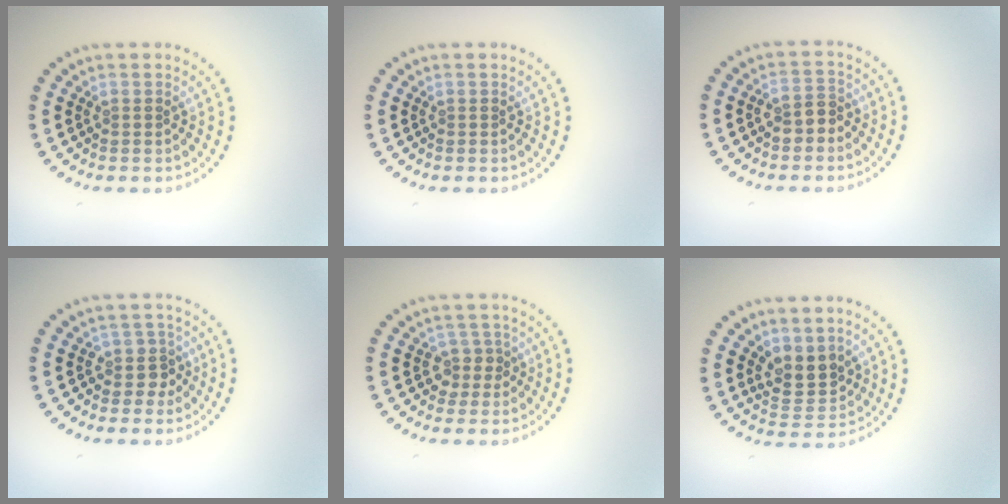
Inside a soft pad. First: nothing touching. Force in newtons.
{"total": 0.0}
{"total": 2.0, "press": 1.9, "slide": 0.7}
{"total": 2.2, "press": 1.8, "slide": 1.2}
{"total": 1.7, "press": 1.4, "slide": 1.0}
{"total": 2.9, "press": 2.6, "slide": 1.3}